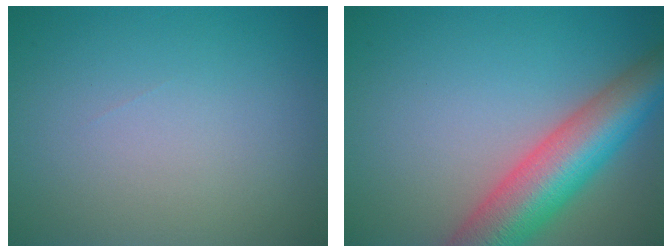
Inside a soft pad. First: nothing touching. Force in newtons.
{"total": 9.2, "press": 9.2, "slide": 0.4}